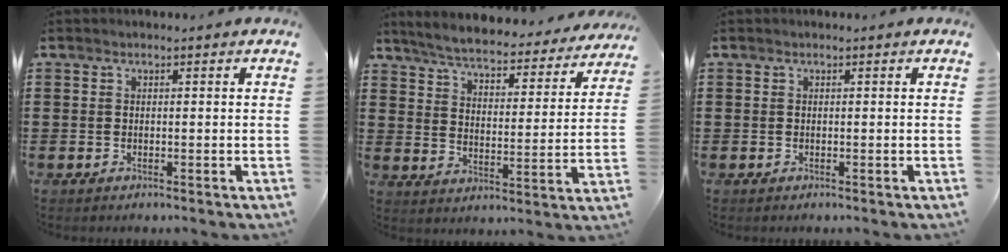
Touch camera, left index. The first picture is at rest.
{"total": 5.0, "force": [4.8, 0.1, 1.3], "torque": [-0.052, -0.038, 0.078]}
{"total": 0.0}